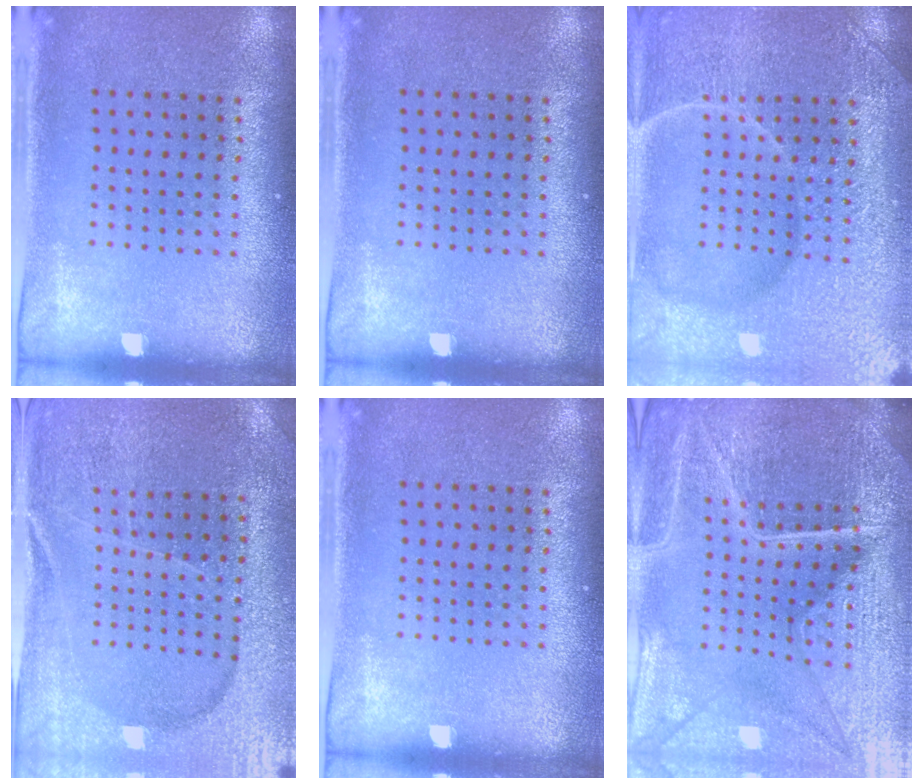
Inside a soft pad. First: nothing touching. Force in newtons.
{"total": 0.0}
{"total": 7.5, "press": 7.4, "slide": 1.0}
{"total": 3.1, "press": 3.1, "slide": 0.3}
{"total": 0.0}
{"total": 6.1, "press": 5.4, "slide": 2.7}